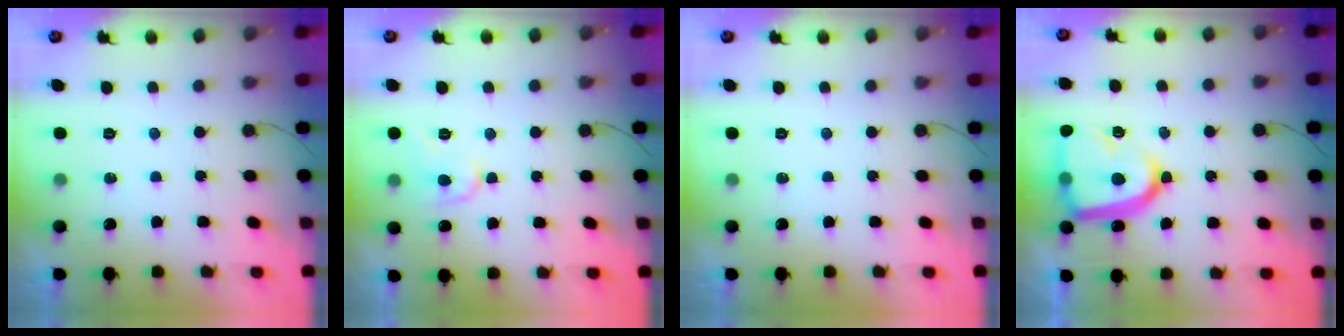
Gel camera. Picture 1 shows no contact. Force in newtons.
{"total": 6.6, "press": 6.5, "slide": 0.7}
{"total": 0.0}
{"total": 19.7, "press": 19.6, "slide": 1.6}